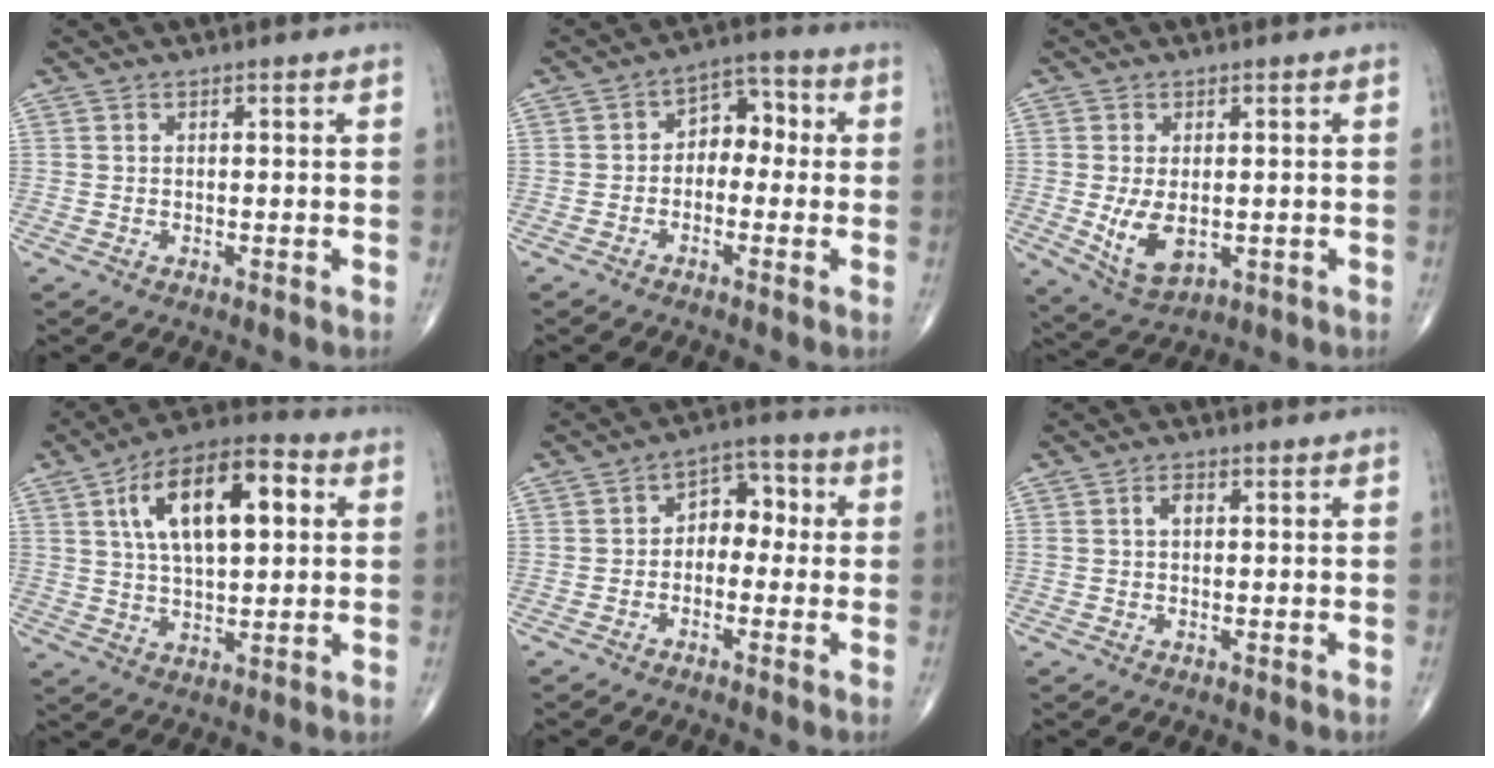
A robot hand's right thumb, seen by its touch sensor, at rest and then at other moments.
{"total": 6.2, "force": [-0.5, 4.4, 4.3], "torque": [-0.032, 0.032, -0.024]}
{"total": 7.2, "force": [-0.8, 4.1, 5.9], "torque": [-0.105, -0.016, 0.000]}
{"total": 16.8, "force": [4.6, 7.6, 14.2], "torque": [-0.224, 0.010, 0.071]}
{"total": 6.6, "force": [-0.3, 4.7, 4.7], "torque": [-0.035, 0.032, -0.021]}
{"total": 1.8, "force": [0.4, 1.1, 1.4], "torque": [-0.024, 0.003, 0.007]}